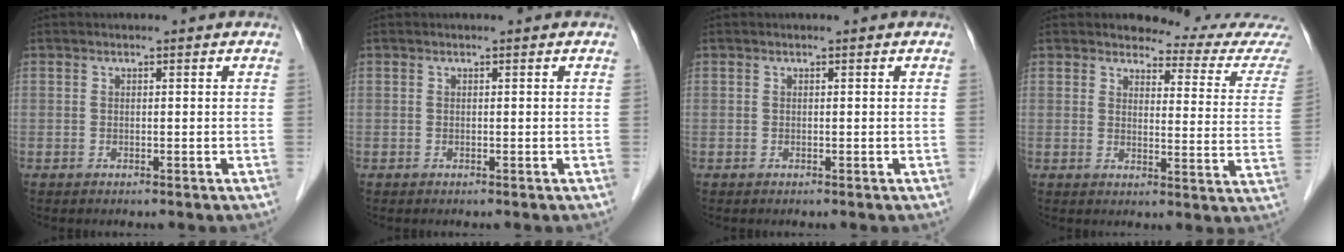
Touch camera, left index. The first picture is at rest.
{"total": 0.0}
{"total": 0.0}
{"total": 11.1, "force": [10.9, 0.3, 2.0], "torque": [-0.016, -0.069, 0.110]}